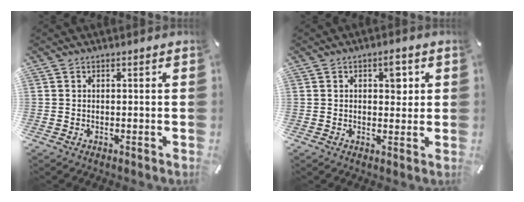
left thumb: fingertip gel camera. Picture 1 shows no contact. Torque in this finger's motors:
{"motor_torque": [-0.07, -0.04, 0.08, -0.03, 0.03]}